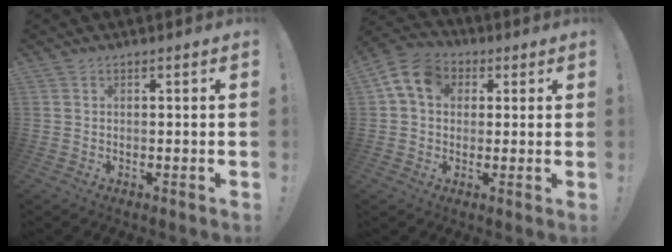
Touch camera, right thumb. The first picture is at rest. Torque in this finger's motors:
{"motor_torque": [1.17, 1.17, 0.35, -0.22, 0.02]}